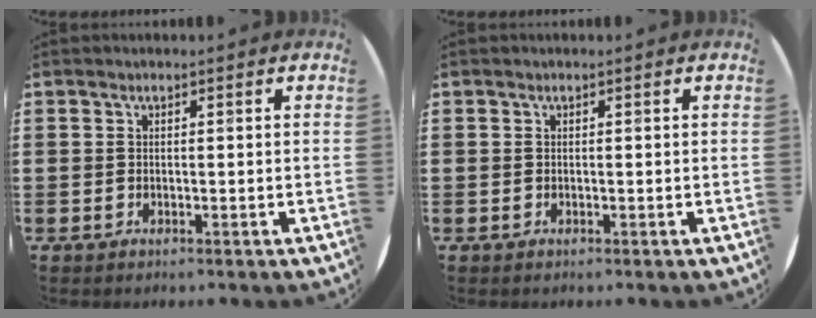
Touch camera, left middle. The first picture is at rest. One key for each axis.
{"total": 0.0}